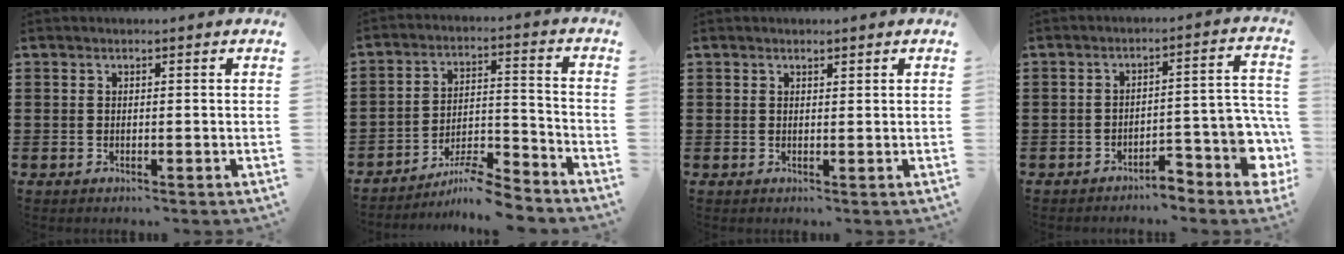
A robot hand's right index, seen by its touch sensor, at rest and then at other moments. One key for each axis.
{"total": 8.3, "fx": -7.6, "fy": 0.9, "fz": 3.2, "tx": -0.048, "ty": 0.019, "tz": -0.144}
{"total": 0.8, "fx": 0.7, "fy": 0.4, "fz": 0.2, "tx": -0.004, "ty": 0.002, "tz": 0.014}
{"total": 5.7, "fx": -4.1, "fy": 1.5, "fz": 3.6, "tx": -0.045, "ty": -0.009, "tz": -0.080}